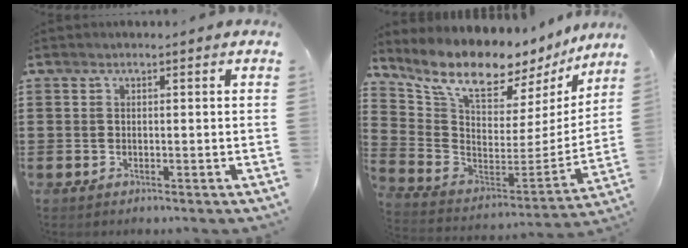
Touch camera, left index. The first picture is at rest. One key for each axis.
{"total": 11.1, "fx": 9.2, "fy": 3.4, "fz": 5.2, "tx": -0.132, "ty": -0.071, "tz": 0.158}